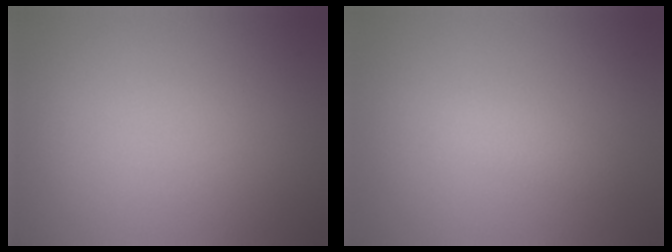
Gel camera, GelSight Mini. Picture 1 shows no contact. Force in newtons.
{"total": 1.2, "press": 1.2, "slide": 0.1}